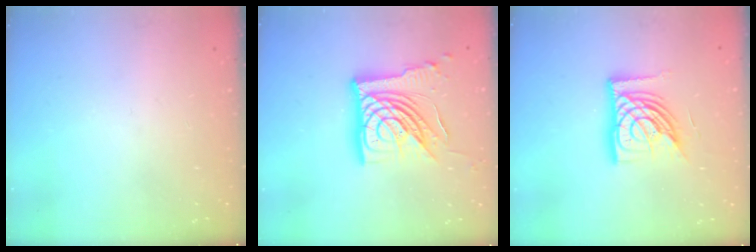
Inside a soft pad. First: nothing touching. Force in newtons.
{"total": 20.4, "press": 20.2, "slide": 2.2}
{"total": 15.7, "press": 15.5, "slide": 2.2}